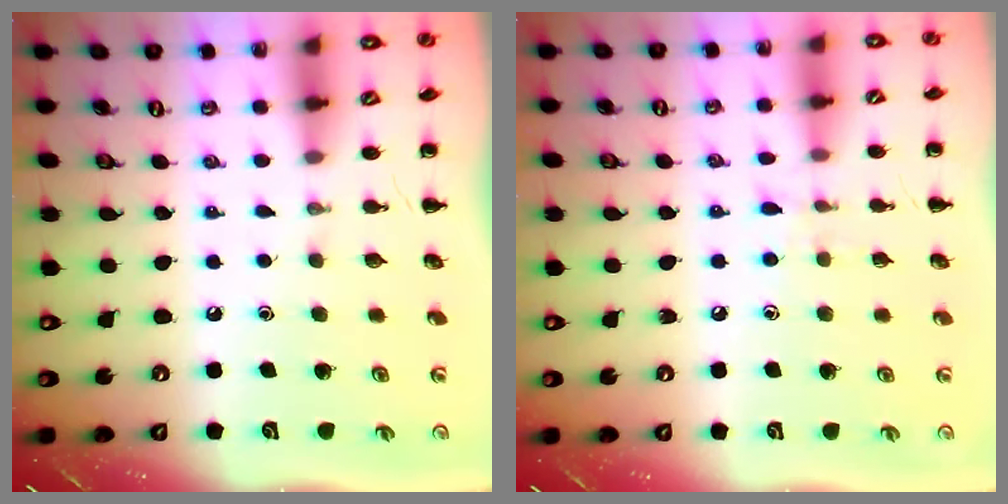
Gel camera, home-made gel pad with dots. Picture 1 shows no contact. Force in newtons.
{"total": 6.3, "press": 6.0, "slide": 2.0}